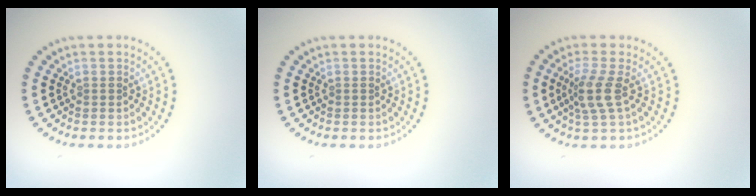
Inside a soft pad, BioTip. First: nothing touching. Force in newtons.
{"total": 0.0}
{"total": 2.7, "press": 2.1, "slide": 1.7}